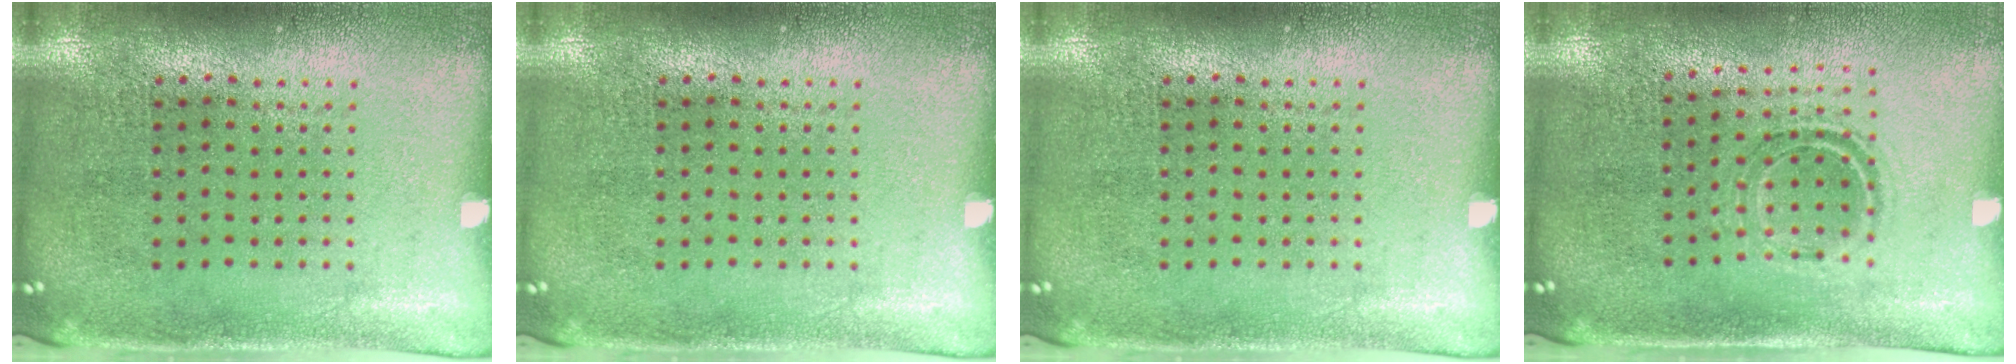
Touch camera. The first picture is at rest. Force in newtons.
{"total": 0.0}
{"total": 0.0}
{"total": 1.0, "press": 0.9, "slide": 0.3}